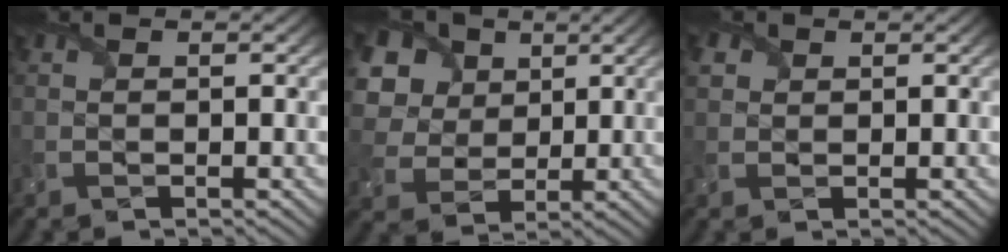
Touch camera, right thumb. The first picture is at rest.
{"total": 11.7, "force": [4.7, 8.8, 6.0], "torque": [-0.180, 0.024, 0.094]}
{"total": 1.7, "force": [0.8, 1.4, 0.5], "torque": [-0.016, 0.001, 0.015]}